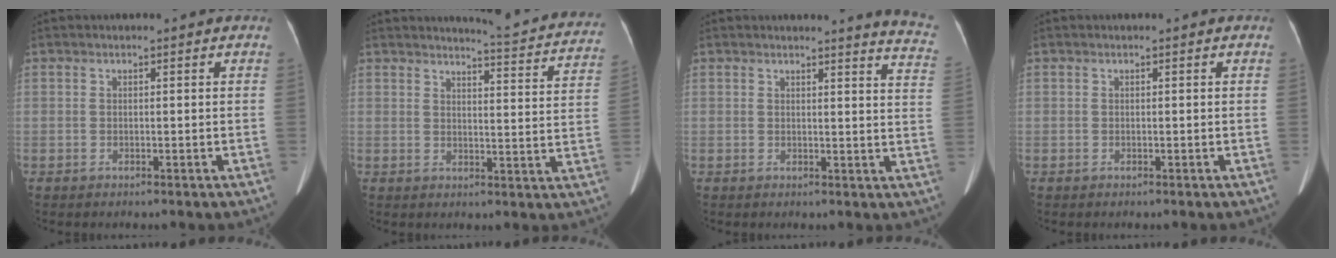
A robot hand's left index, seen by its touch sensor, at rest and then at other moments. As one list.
[{"total": 14.0, "force": [13.6, 0.5, 3.4], "torque": [-0.033, -0.069, 0.137]}, {"total": 8.6, "force": [8.4, -0.3, 2.2], "torque": [-0.007, -0.074, 0.057]}, {"total": 0.0}]